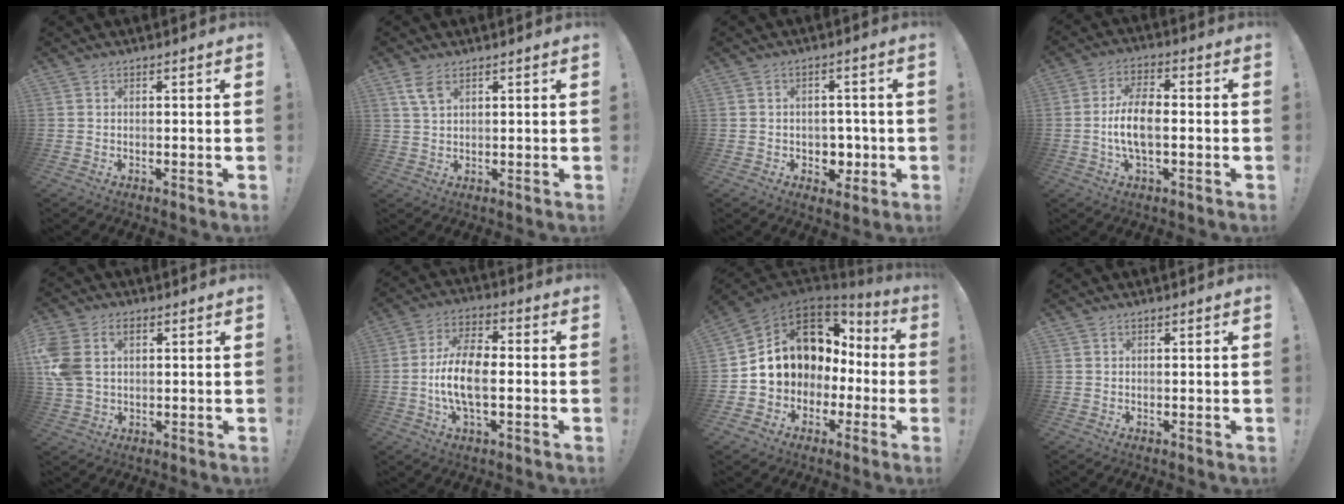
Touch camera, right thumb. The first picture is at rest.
{"total": 4.9, "force": [2.9, 1.9, 3.4], "torque": [-0.055, -0.015, 0.053]}
{"total": 5.6, "force": [-0.6, 5.1, 2.0], "torque": [-0.017, -0.001, -0.005]}
{"total": 10.0, "force": [-1.6, 4.6, 8.7], "torque": [-0.170, 0.008, -0.026]}
{"total": 8.8, "force": [2.6, 6.4, 5.5], "torque": [-0.120, -0.006, 0.050]}
{"total": 11.9, "force": [-2.3, 5.7, 10.2], "torque": [-0.209, 0.006, -0.042]}
{"total": 13.5, "force": [3.7, 11.4, 6.2], "torque": [-0.094, -0.022, 0.091]}
{"total": 0.0}